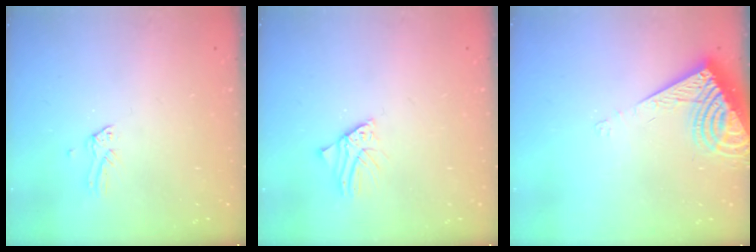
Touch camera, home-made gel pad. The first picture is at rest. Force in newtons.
{"total": 2.0, "press": 2.0, "slide": 0.2}
{"total": 13.6, "press": 13.4, "slide": 1.8}